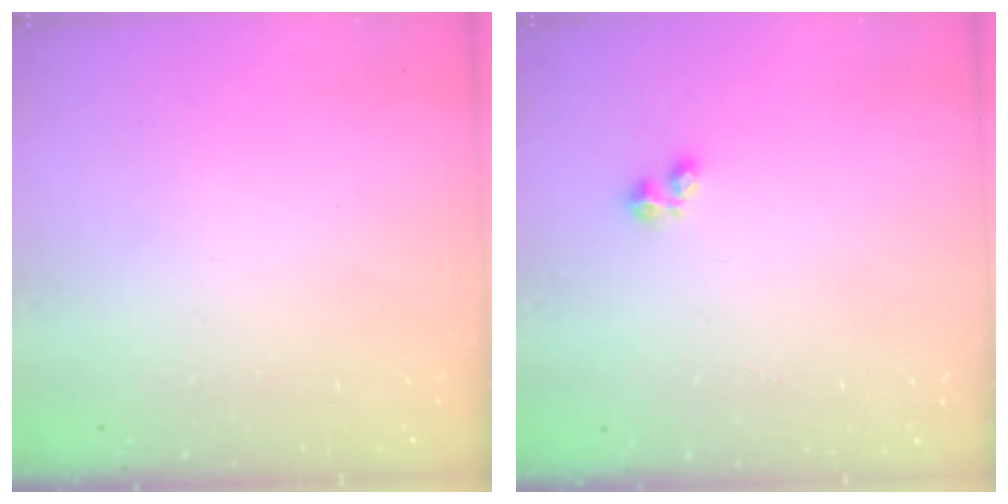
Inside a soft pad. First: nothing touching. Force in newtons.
{"total": 3.1, "press": 3.1, "slide": 0.6}